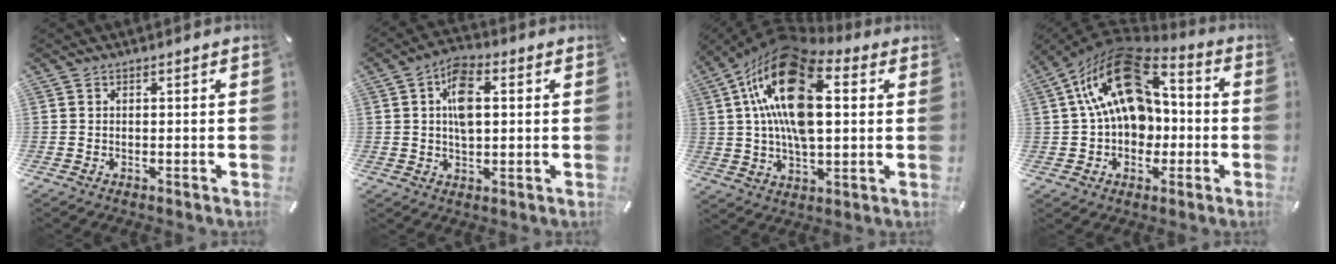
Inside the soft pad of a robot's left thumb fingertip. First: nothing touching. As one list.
[{"total": 8.4, "force": [1.5, 4.8, 6.7], "torque": [-0.115, 0.003, 0.023]}, {"total": 21.8, "force": [5.9, 12.3, 17.1], "torque": [-0.335, -0.009, 0.092]}, {"total": 21.2, "force": [4.4, 15.1, 14.3], "torque": [-0.249, -0.016, 0.077]}]